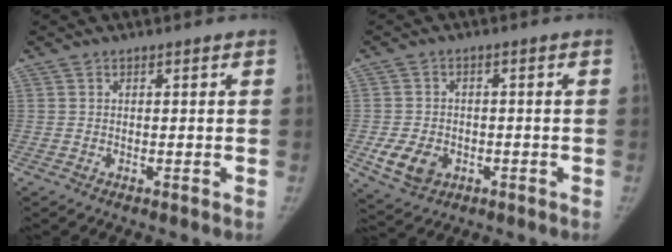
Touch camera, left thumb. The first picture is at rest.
{"total": 7.1, "force": [-2.4, 5.5, 3.9], "torque": [-0.062, 0.005, -0.032]}